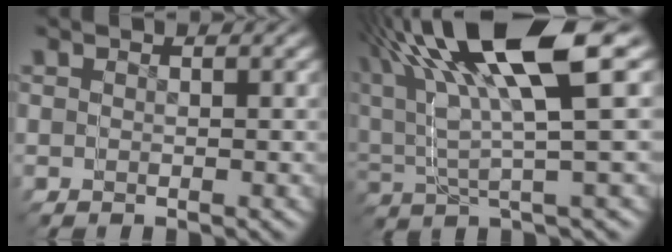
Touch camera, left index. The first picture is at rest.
{"total": 7.6, "force": [4.6, 1.8, 5.8], "torque": [-0.129, 0.033, 0.072]}